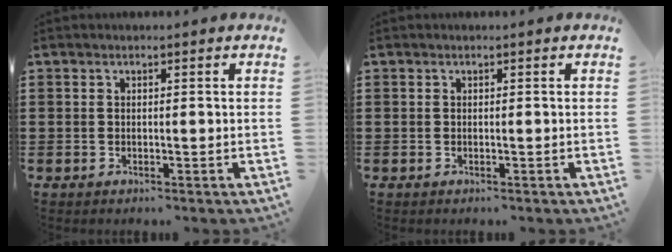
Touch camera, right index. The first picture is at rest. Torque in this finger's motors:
{"motor_torque": [0.20, -0.08, 0.01, 0.00]}